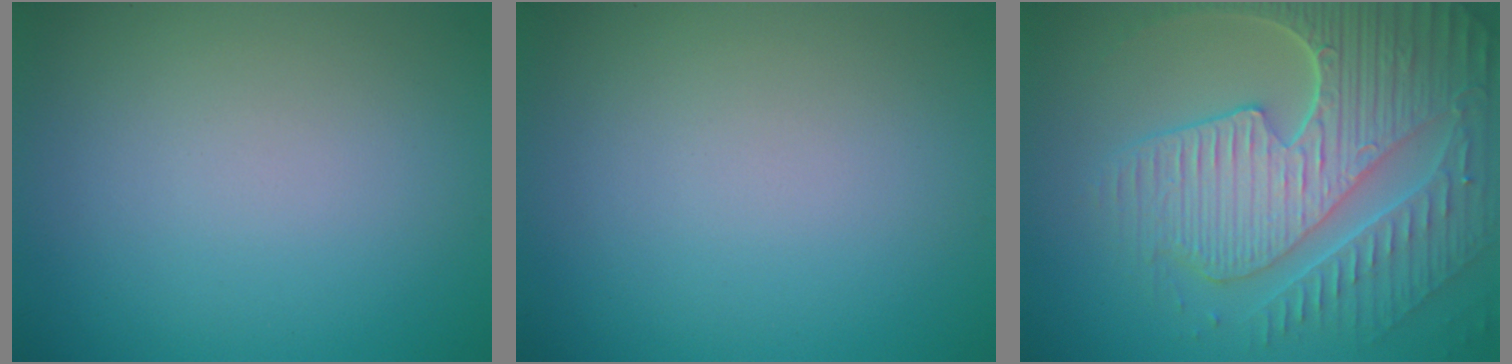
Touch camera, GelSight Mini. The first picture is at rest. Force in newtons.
{"total": 0.0}
{"total": 8.9, "press": 6.4, "slide": 6.2}